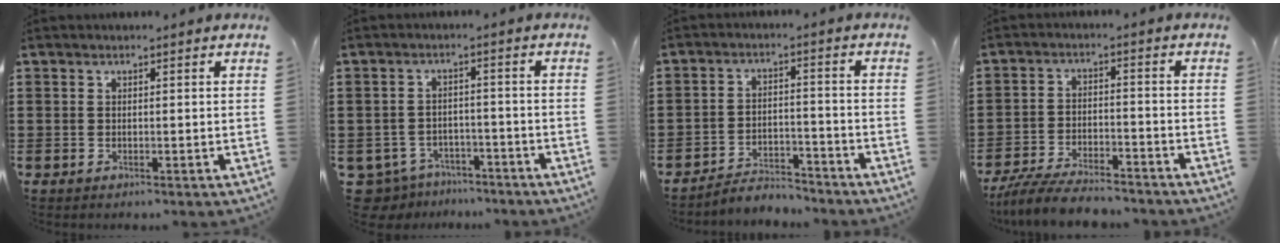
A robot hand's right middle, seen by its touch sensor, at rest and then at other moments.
{"total": 4.3, "force": [-4.1, 1.3, 0.3], "torque": [-0.034, 0.000, -0.092]}
{"total": 4.4, "force": [-4.3, 0.8, 0.1], "torque": [-0.007, 0.008, -0.093]}
{"total": 6.7, "force": [-6.3, 1.0, 2.2], "torque": [-0.050, 0.002, -0.123]}